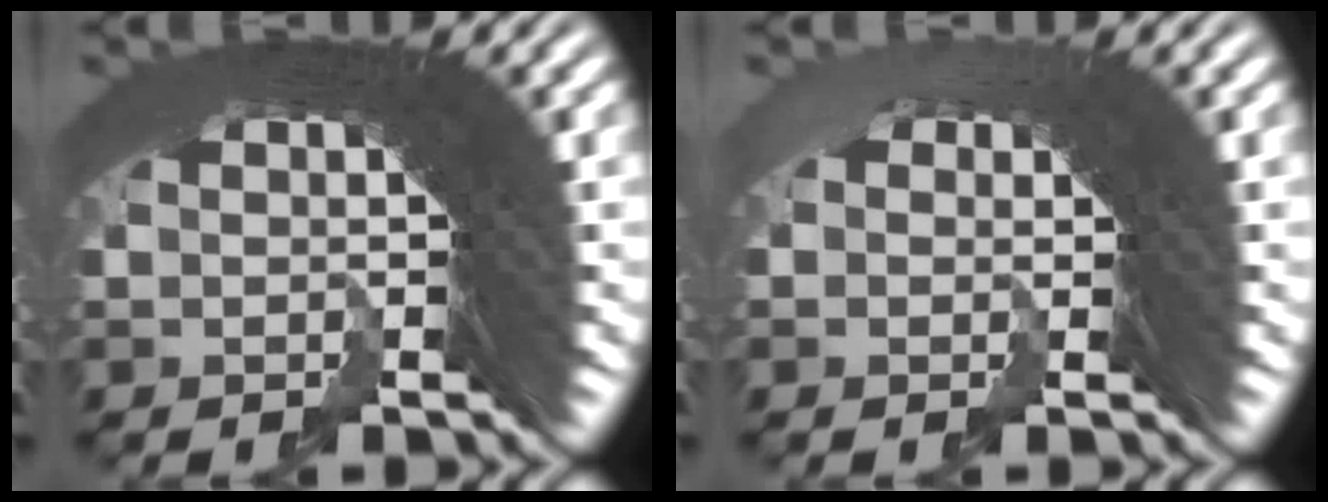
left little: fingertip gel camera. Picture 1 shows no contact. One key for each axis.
{"total": 2.7, "fx": -1.4, "fy": -0.4, "fz": -2.2, "tx": 0.032, "ty": -0.011, "tz": -0.022}